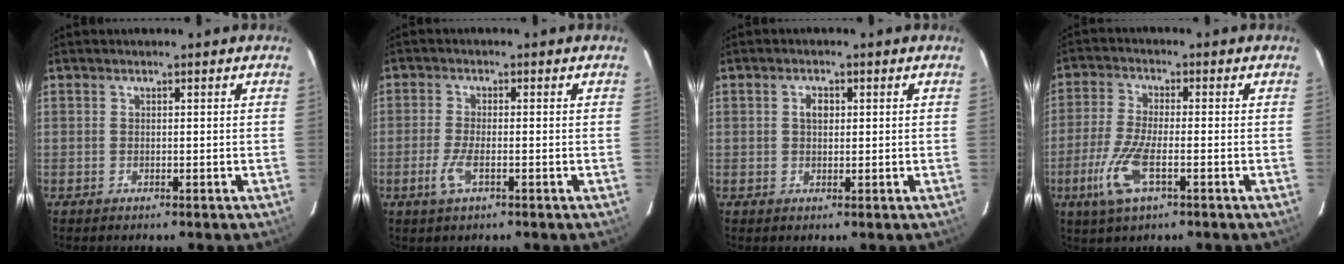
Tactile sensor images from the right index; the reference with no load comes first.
{"total": 4.0, "force": [-1.8, 1.1, 3.4], "torque": [-0.079, -0.003, -0.036]}
{"total": 2.1, "force": [0.5, 1.4, 1.4], "torque": [-0.024, 0.007, 0.007]}
{"total": 8.7, "force": [-3.6, 2.4, 7.6], "torque": [-0.174, -0.009, -0.071]}